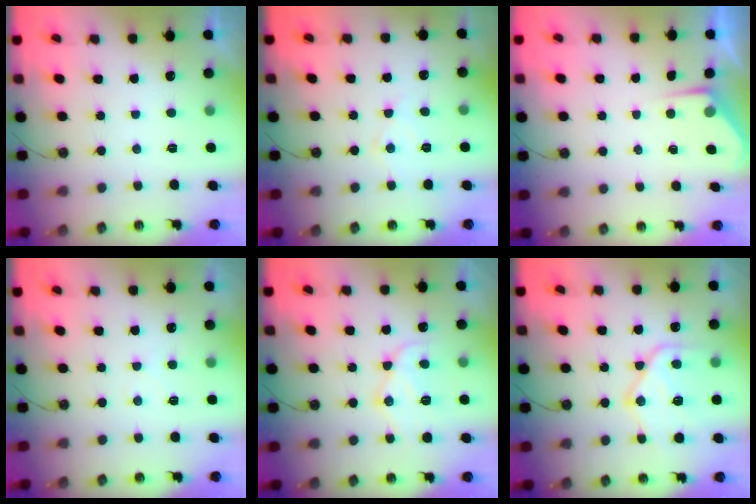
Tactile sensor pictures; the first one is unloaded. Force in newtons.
{"total": 7.2, "press": 7.2, "slide": 0.3}
{"total": 3.6, "press": 3.6, "slide": 0.5}
{"total": 3.6, "press": 3.5, "slide": 0.5}
{"total": 14.2, "press": 14.1, "slide": 1.2}
{"total": 16.8, "press": 16.7, "slide": 1.8}